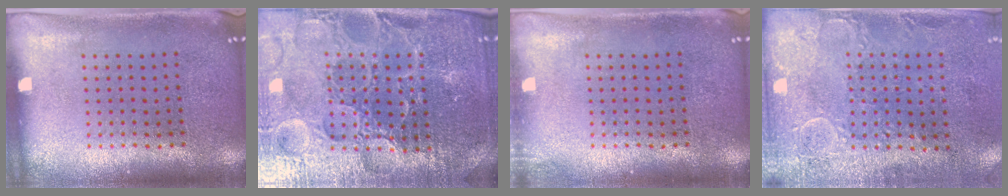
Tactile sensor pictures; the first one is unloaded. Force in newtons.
{"total": 5.5, "press": 5.1, "slide": 2.1}
{"total": 0.7, "press": 0.7, "slide": 0.1}
{"total": 2.9, "press": 2.3, "slide": 1.8}